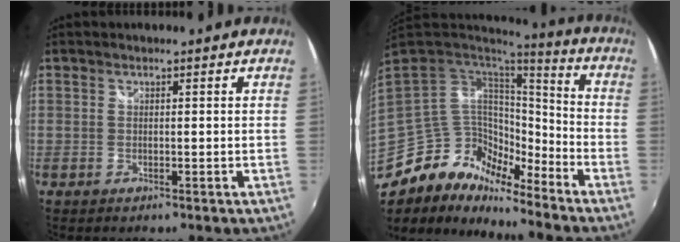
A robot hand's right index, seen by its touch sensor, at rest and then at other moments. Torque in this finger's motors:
{"motor_torque": [0.85, -0.99, 0.06, 0.01]}